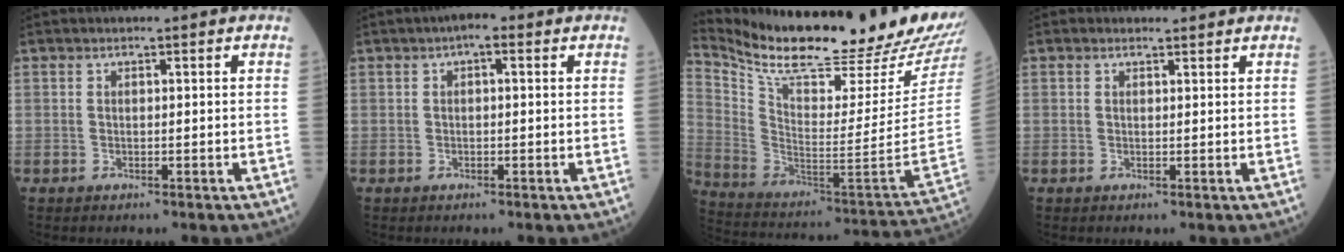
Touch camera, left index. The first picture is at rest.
{"total": 2.3, "force": [0.9, 0.9, 1.9], "torque": [-0.024, 0.011, 0.006]}
{"total": 30.1, "force": [26.7, 1.7, 13.7], "torque": [-0.248, -0.106, 0.386]}
{"total": 1.3, "force": [1.2, 0.5, 0.0], "torque": [-0.007, 0.001, 0.012]}